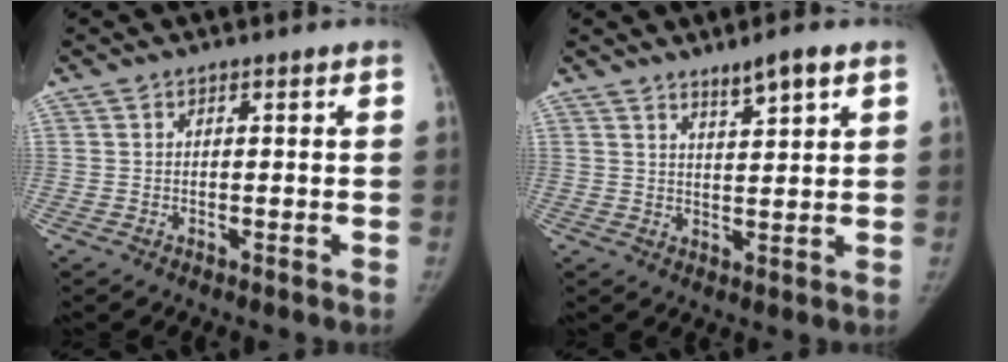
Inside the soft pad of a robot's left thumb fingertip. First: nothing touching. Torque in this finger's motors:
{"motor_torque": [0.33, -0.27, 0.36, -0.11, 0.01]}